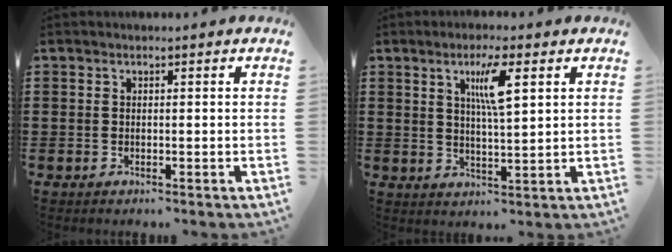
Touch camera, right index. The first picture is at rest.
{"total": 5.9, "force": [2.5, 1.0, 5.3], "torque": [-0.104, 0.006, 0.037]}